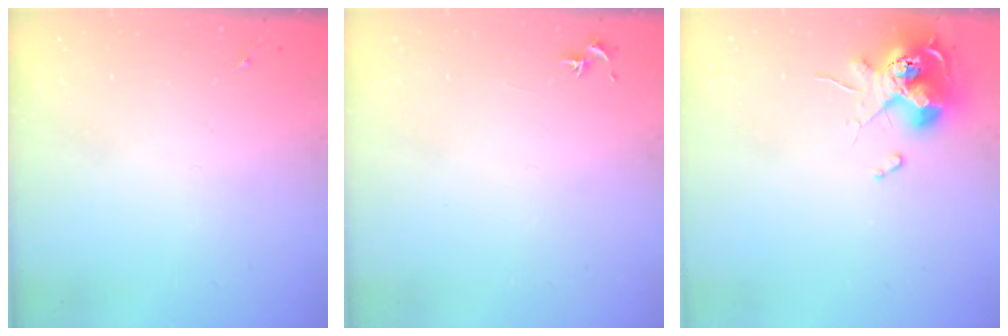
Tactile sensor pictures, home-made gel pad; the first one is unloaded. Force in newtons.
{"total": 0.8, "press": 0.7, "slide": 0.3}
{"total": 12.4, "press": 12.3, "slide": 1.1}